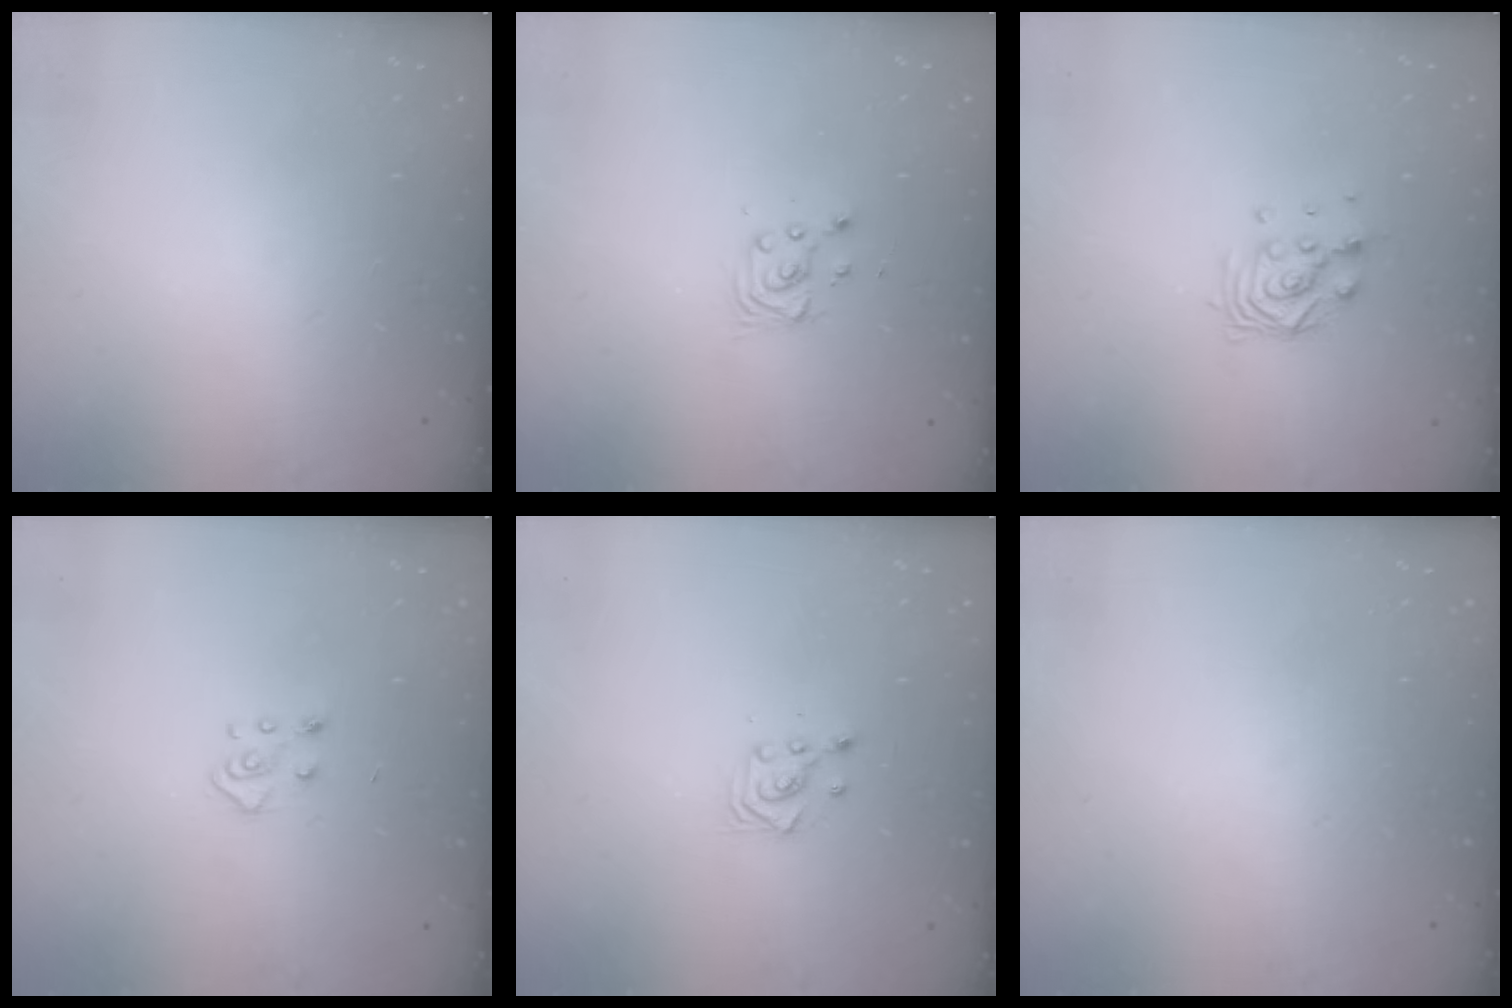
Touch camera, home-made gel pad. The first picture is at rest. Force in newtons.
{"total": 2.8, "press": 2.8, "slide": 0.4}
{"total": 6.6, "press": 6.5, "slide": 0.5}
{"total": 5.5, "press": 5.5, "slide": 0.5}
{"total": 3.0, "press": 2.9, "slide": 0.8}
{"total": 0.0}